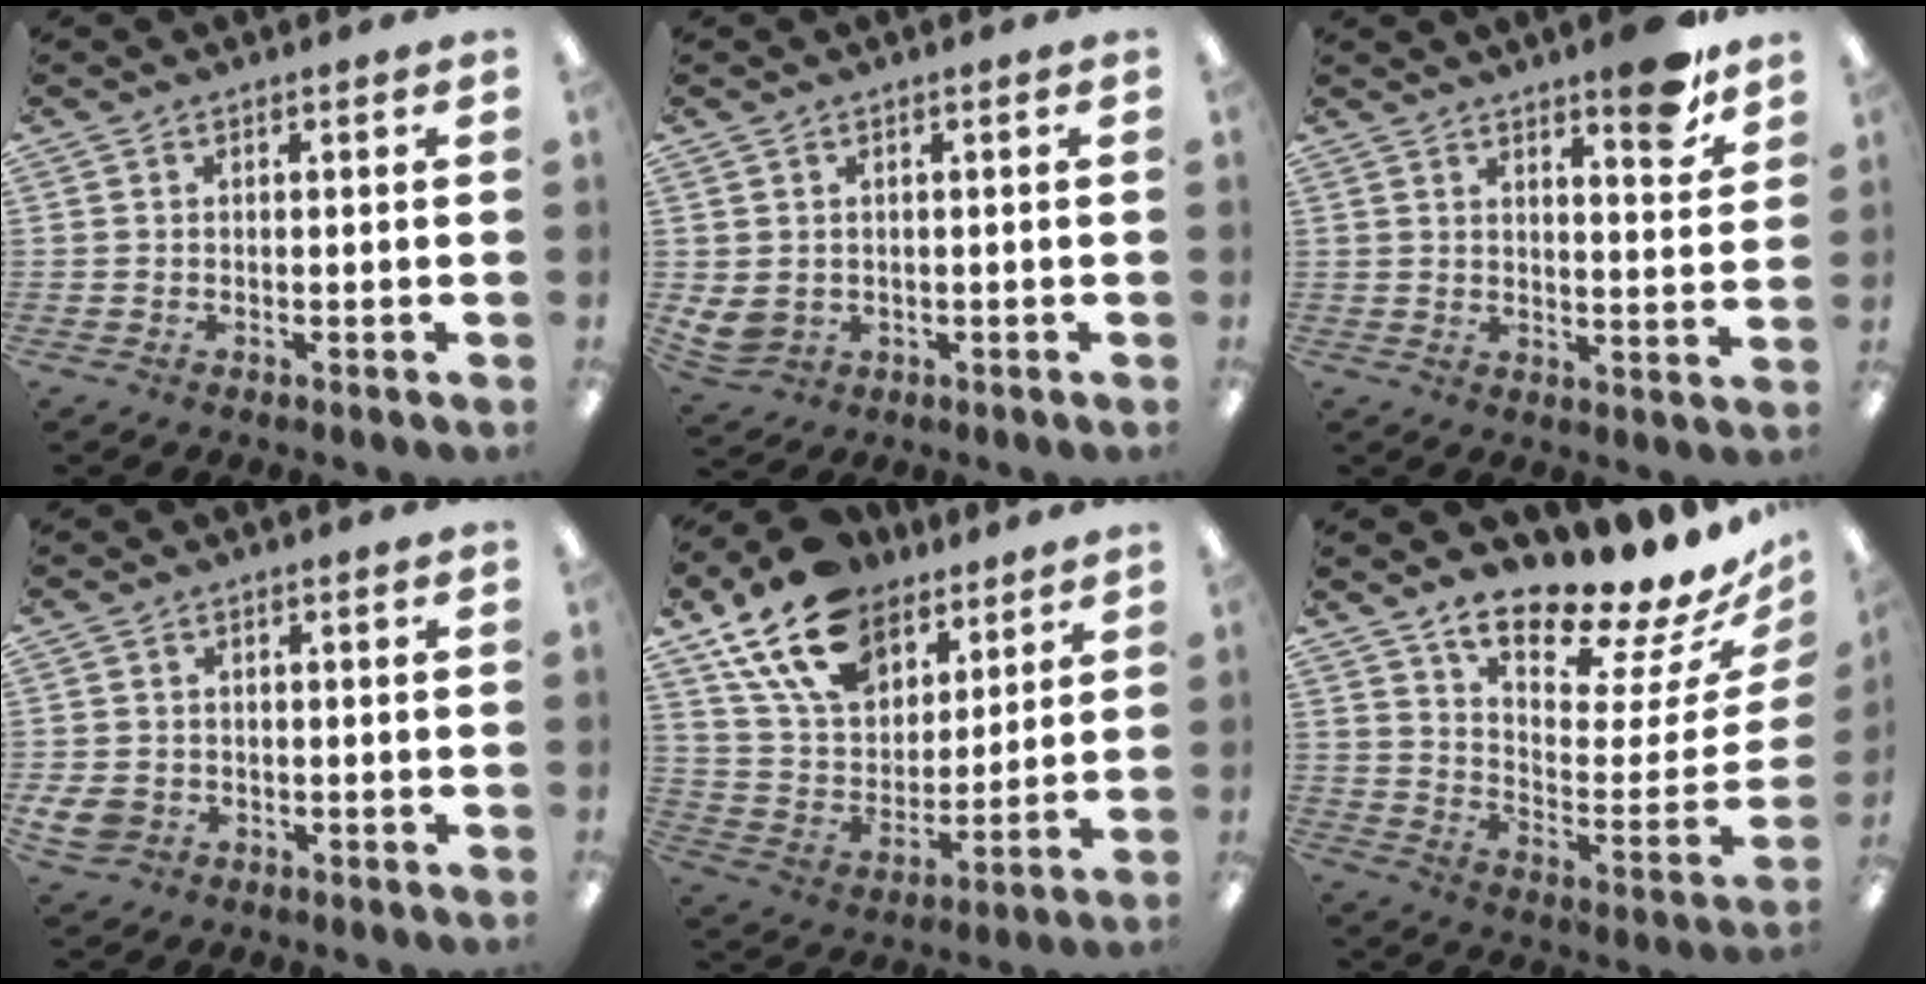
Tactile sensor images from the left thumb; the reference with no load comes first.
{"total": 4.0, "force": [0.8, 3.4, 2.0], "torque": [-0.052, -0.001, 0.017]}
{"total": 9.3, "force": [7.1, 2.0, 5.7], "torque": [-0.064, -0.047, 0.114]}
{"total": 4.3, "force": [-1.1, 3.6, 2.1], "torque": [-0.055, 0.001, -0.020]}
{"total": 18.7, "force": [12.8, 10.8, 8.2], "torque": [-0.169, -0.061, 0.238]}
{"total": 16.8, "force": [15.3, 3.3, 6.3], "torque": [-0.081, -0.137, 0.254]}